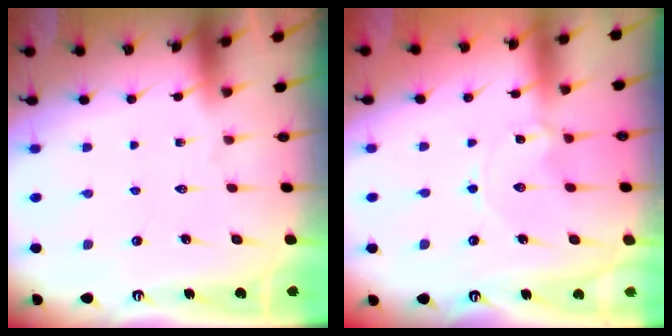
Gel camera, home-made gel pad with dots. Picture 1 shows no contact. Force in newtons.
{"total": 0.7, "press": 0.7, "slide": 0.0}